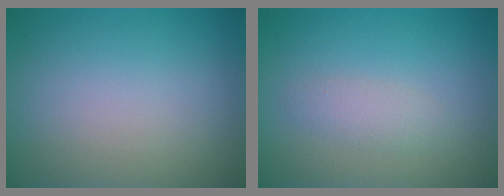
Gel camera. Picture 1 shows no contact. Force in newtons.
{"total": 1.4, "press": 1.4, "slide": 0.1}